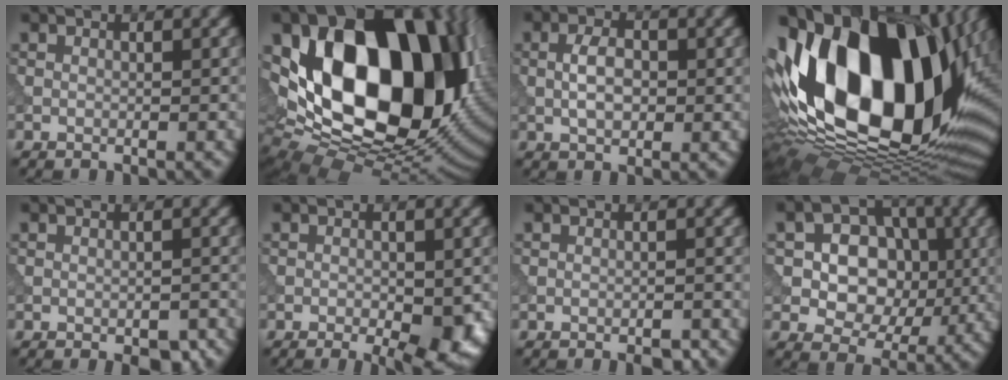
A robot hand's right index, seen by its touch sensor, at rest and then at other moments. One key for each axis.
{"total": 21.2, "fx": 3.5, "fy": 13.7, "fz": 15.8, "tx": -0.281, "ty": -0.013, "tz": 0.091}
{"total": 2.9, "fx": -0.2, "fy": 1.7, "fz": 2.4, "tx": -0.050, "ty": 0.002, "tz": -0.005}
{"total": 20.1, "fx": 3.3, "fy": 12.3, "fz": 15.5, "tx": -0.298, "ty": 0.013, "tz": 0.047}
{"total": 2.8, "fx": -1.8, "fy": 1.0, "fz": 1.9, "tx": -0.023, "ty": -0.011, "tz": -0.021}
{"total": 5.3, "fx": -1.8, "fy": 2.1, "fz": 4.5, "tx": -0.059, "ty": -0.010, "tz": -0.025}
{"total": 1.4, "fx": -1.1, "fy": 0.3, "fz": 0.9, "tx": -0.009, "ty": -0.006, "tz": -0.015}
{"total": 7.8, "fx": 0.6, "fy": 6.3, "fz": 4.5, "tx": -0.065, "ty": 0.017, "tz": -0.004}